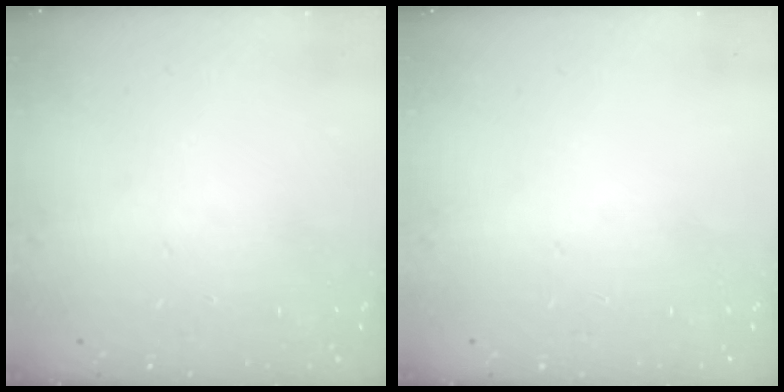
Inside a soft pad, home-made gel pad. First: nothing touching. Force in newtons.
{"total": 0.0}